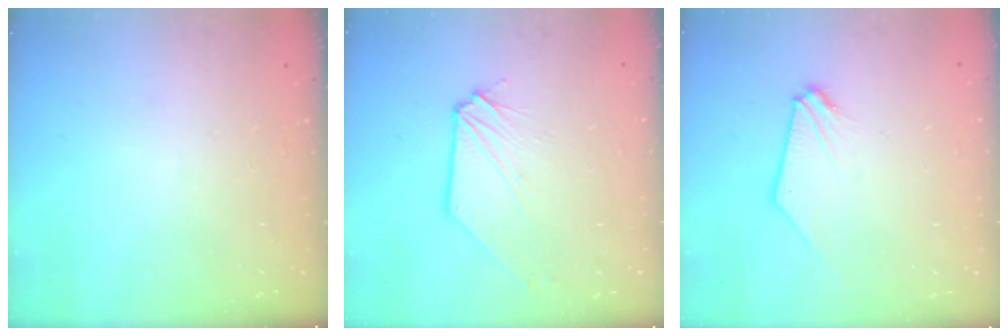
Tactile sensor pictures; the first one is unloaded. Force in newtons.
{"total": 1.0, "press": 1.0, "slide": 0.1}
{"total": 0.0}